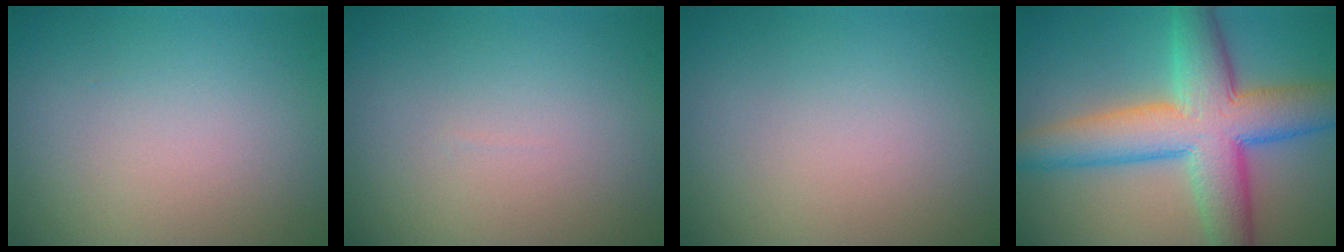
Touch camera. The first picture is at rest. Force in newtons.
{"total": 0.0}
{"total": 0.0}
{"total": 9.7, "press": 9.6, "slide": 0.2}